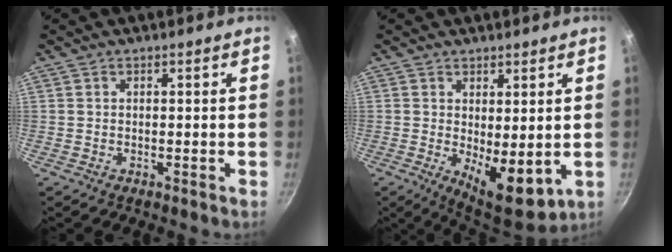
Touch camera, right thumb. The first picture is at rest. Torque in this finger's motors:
{"motor_torque": [-0.31, 0.57, -0.05, 0.03, 0.13]}